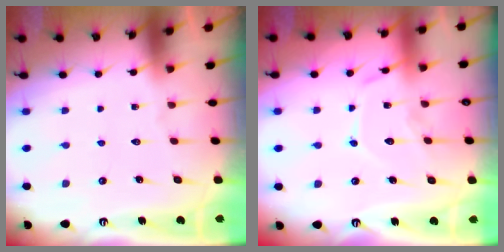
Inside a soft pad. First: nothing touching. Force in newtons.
{"total": 11.8, "press": 11.7, "slide": 0.8}